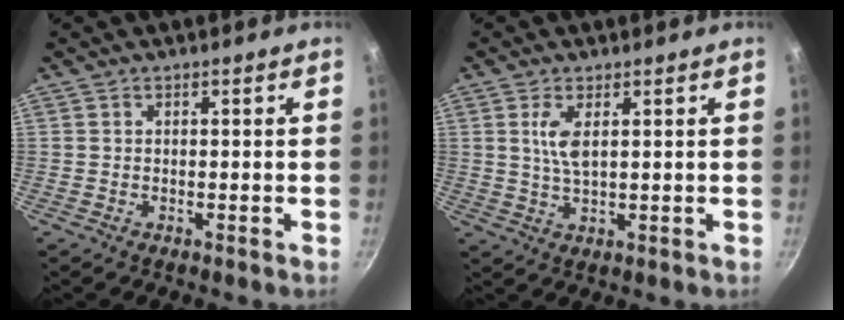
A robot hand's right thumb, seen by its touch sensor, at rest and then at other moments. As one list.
[{"total": 4.6, "force": [1.4, 1.8, 4.0], "torque": [-0.079, -0.008, 0.030]}]